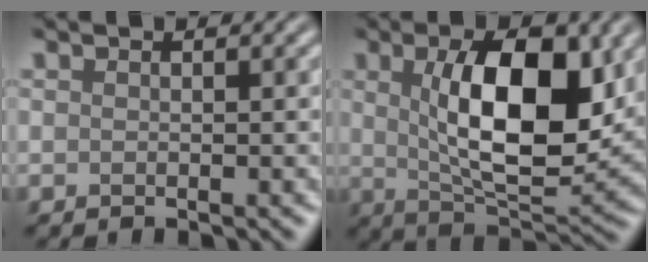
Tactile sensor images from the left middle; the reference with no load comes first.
{"total": 10.2, "force": [2.0, 4.0, 9.1], "torque": [-0.143, -0.002, 0.037]}